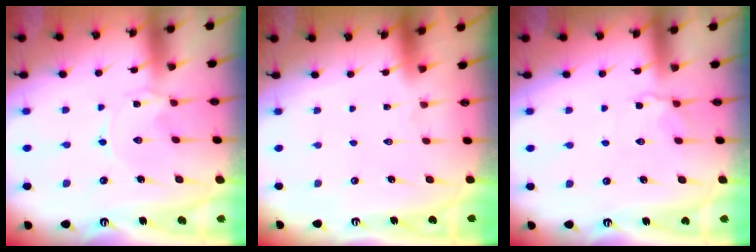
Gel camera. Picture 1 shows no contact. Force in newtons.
{"total": 1.6, "press": 1.6, "slide": 0.1}
{"total": 3.4, "press": 3.1, "slide": 1.5}